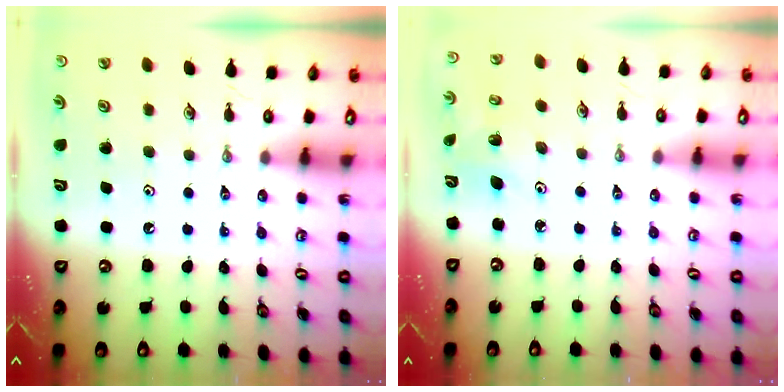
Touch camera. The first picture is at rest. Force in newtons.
{"total": 2.7, "press": 2.7, "slide": 0.1}